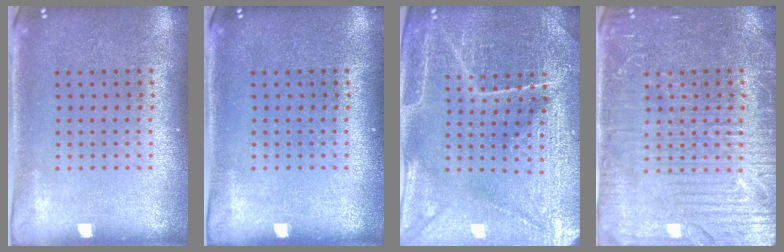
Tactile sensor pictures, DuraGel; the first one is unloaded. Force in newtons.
{"total": 0.0}
{"total": 4.4, "press": 4.3, "slide": 1.1}
{"total": 4.1, "press": 4.0, "slide": 1.1}